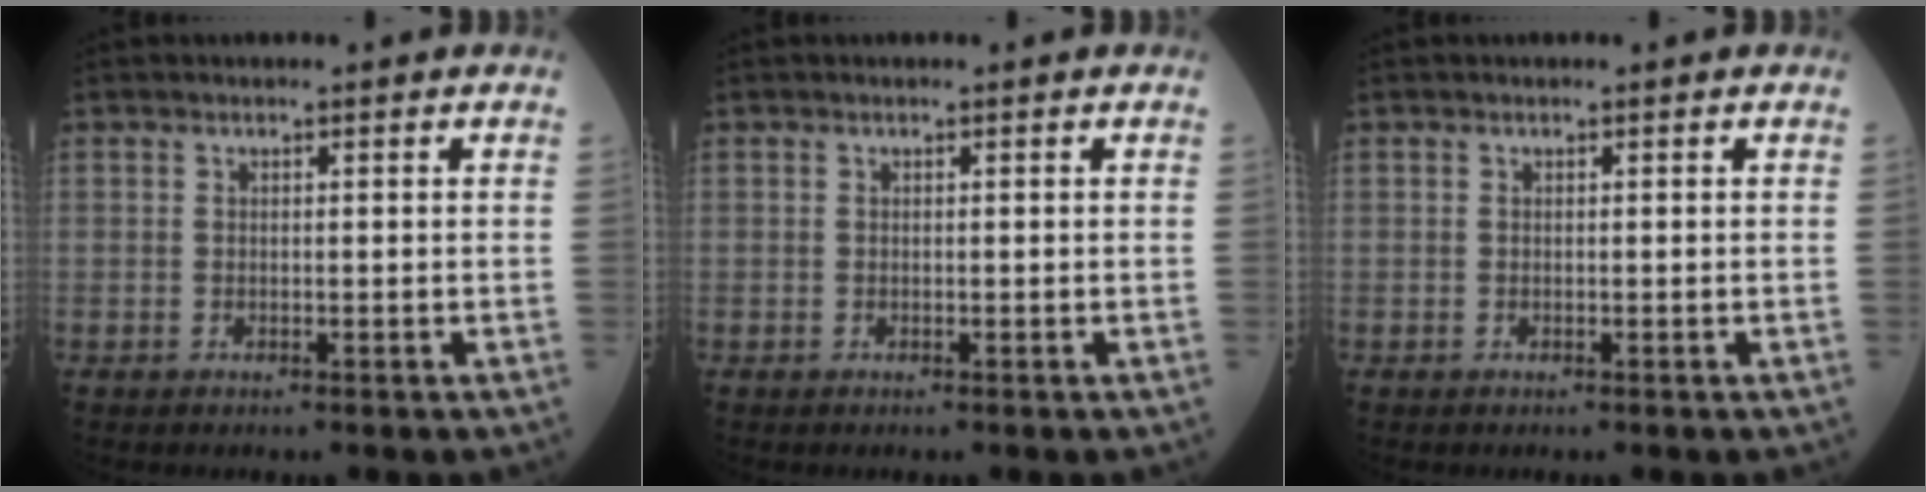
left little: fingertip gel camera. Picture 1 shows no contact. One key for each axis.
{"total": 0.0}
{"total": 0.0}